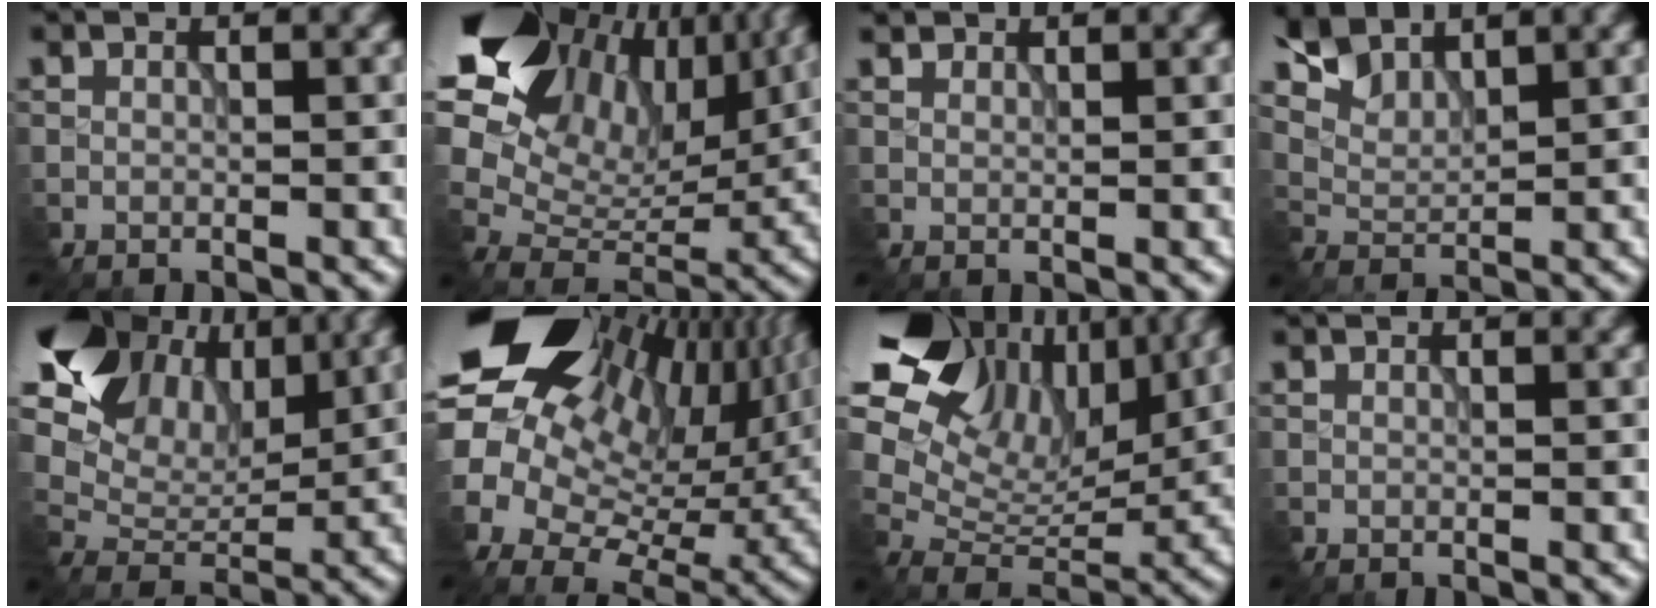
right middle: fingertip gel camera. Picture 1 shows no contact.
{"total": 15.3, "force": [8.9, 9.6, 7.9], "torque": [-0.172, 0.044, 0.159]}
{"total": 1.1, "force": [0.9, 0.5, 0.1], "torque": [-0.006, 0.003, 0.021]}
{"total": 4.1, "force": [3.5, 1.6, 1.5], "torque": [-0.042, 0.002, 0.067]}
{"total": 10.5, "force": [5.2, 6.9, 6.0], "torque": [-0.123, 0.007, 0.089]}
{"total": 21.1, "force": [7.6, 14.6, 13.1], "torque": [-0.275, 0.023, 0.151]}
{"total": 14.0, "force": [7.5, 8.7, 7.9], "torque": [-0.174, 0.036, 0.136]}
{"total": 0.0}